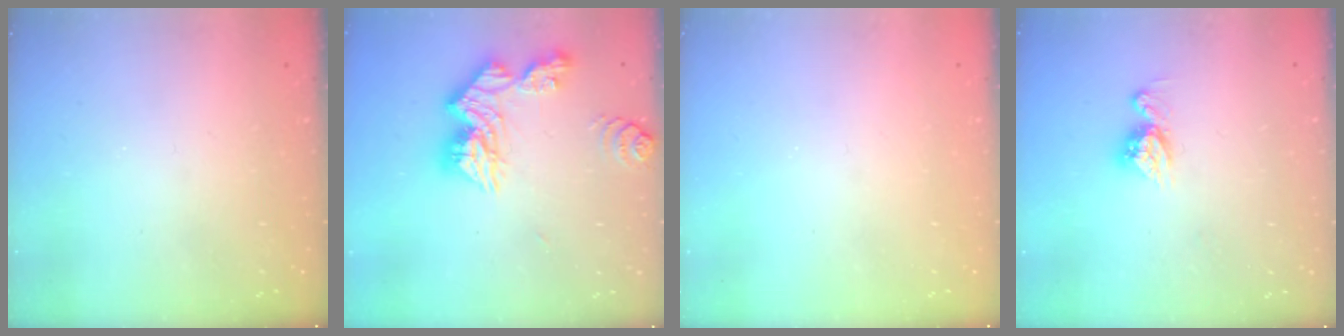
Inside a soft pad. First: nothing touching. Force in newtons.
{"total": 14.2, "press": 14.1, "slide": 1.4}
{"total": 0.0}
{"total": 8.4, "press": 8.4, "slide": 0.7}